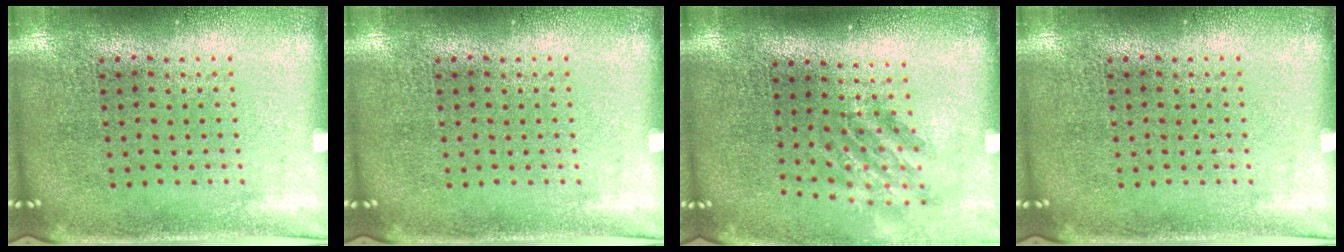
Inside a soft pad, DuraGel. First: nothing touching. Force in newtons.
{"total": 0.0}
{"total": 1.8, "press": 1.3, "slide": 1.3}
{"total": 0.0}